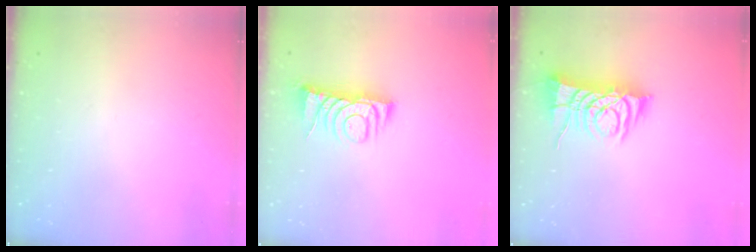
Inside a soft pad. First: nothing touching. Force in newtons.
{"total": 7.0, "press": 7.0, "slide": 0.9}
{"total": 9.2, "press": 9.1, "slide": 1.1}